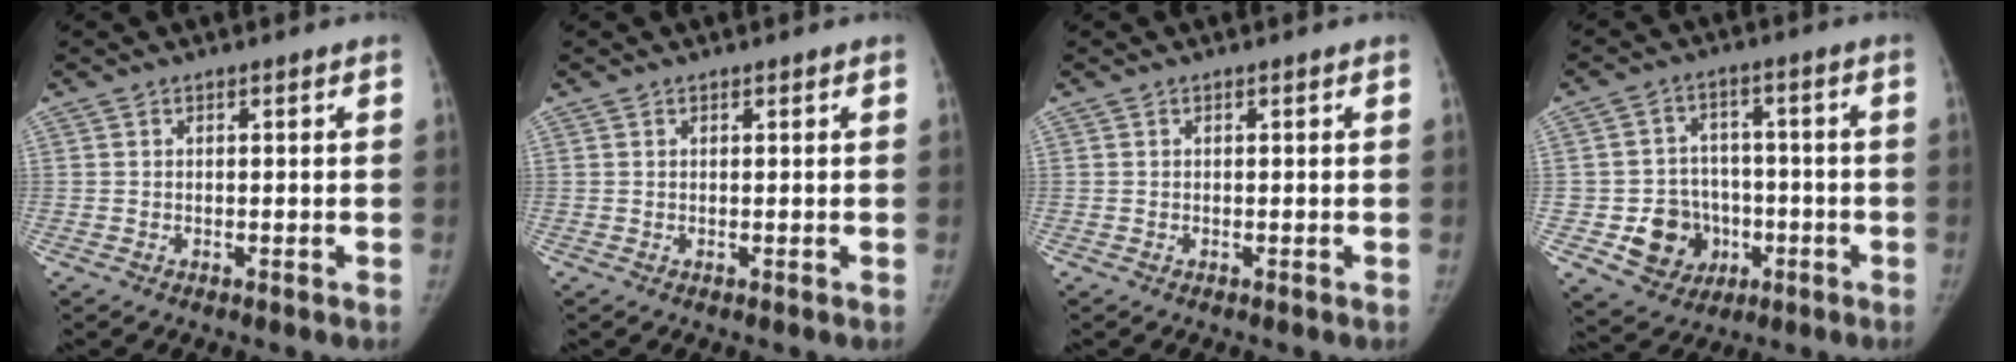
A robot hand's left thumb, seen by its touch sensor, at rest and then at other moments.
{"total": 0.0}
{"total": 0.0}
{"total": 10.6, "force": [-3.1, 9.3, 4.0], "torque": [-0.023, 0.022, -0.038]}